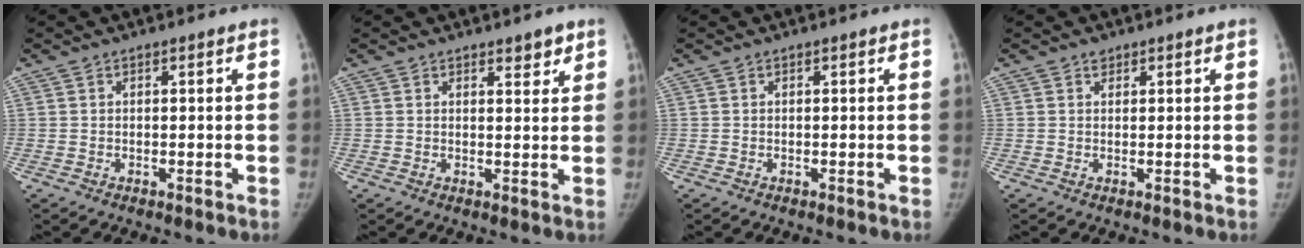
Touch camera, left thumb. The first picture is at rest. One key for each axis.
{"total": 2.8, "fx": 2.1, "fy": 1.2, "fz": 1.5, "tx": -0.007, "ty": -0.013, "tz": 0.029}
{"total": 0.0}
{"total": 1.1, "fx": 0.7, "fy": 0.7, "fz": 0.3, "tx": 0.003, "ty": -0.005, "tz": 0.010}